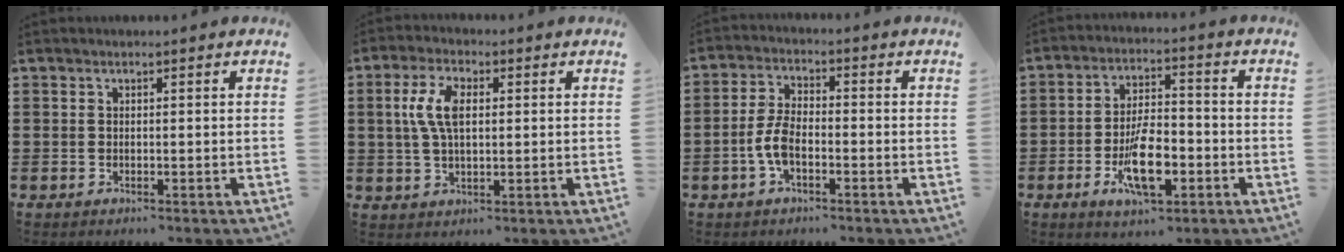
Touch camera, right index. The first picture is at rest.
{"total": 6.7, "force": [0.8, 3.1, 5.8], "torque": [-0.133, 0.009, 0.008]}
{"total": 5.3, "force": [-1.9, 2.5, 4.2], "torque": [-0.106, -0.002, -0.044]}
{"total": 9.7, "force": [-3.3, 4.1, 8.1], "torque": [-0.144, 0.001, -0.056]}